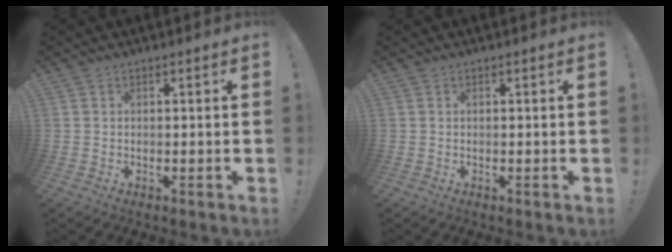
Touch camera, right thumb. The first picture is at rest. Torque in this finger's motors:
{"motor_torque": [-0.10, 0.10, 0.00, 0.00, 0.00]}